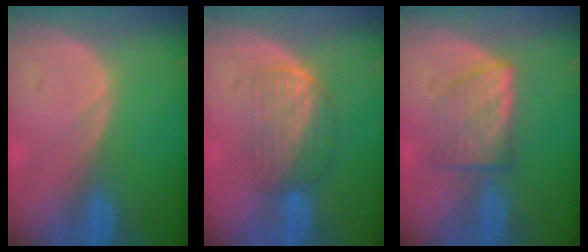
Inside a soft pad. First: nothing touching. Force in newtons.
{"total": 5.8, "press": 5.6, "slide": 1.7}
{"total": 5.9, "press": 5.7, "slide": 1.4}